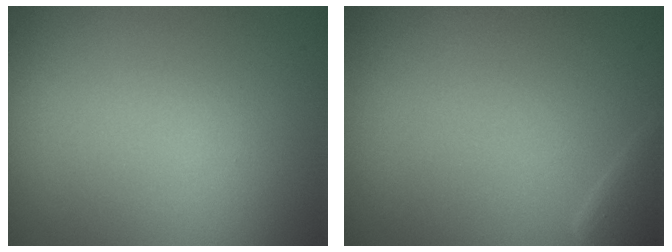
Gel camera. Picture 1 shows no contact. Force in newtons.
{"total": 1.8, "press": 1.8, "slide": 0.1}